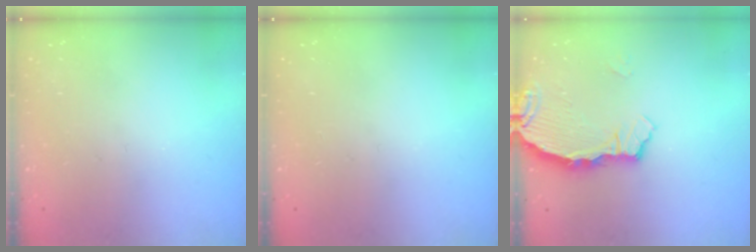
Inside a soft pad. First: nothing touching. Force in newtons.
{"total": 0.0}
{"total": 3.4, "press": 3.3, "slide": 0.4}